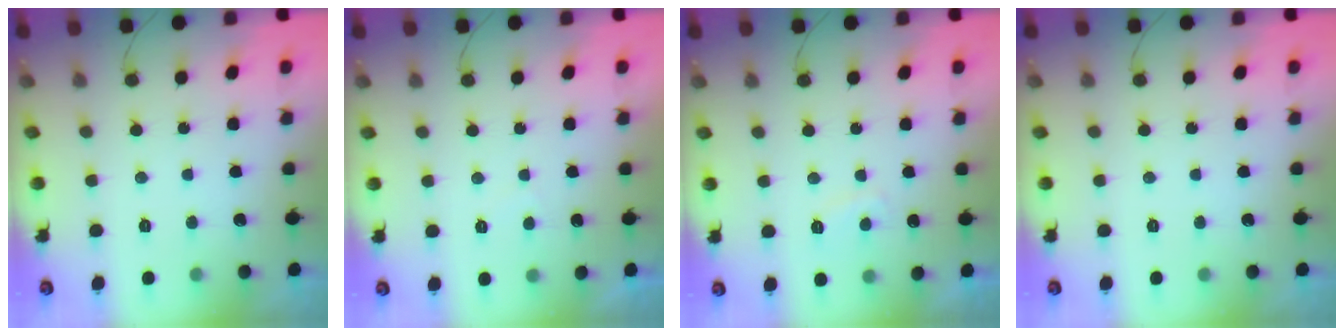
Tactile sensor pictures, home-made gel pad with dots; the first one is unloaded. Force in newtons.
{"total": 1.0, "press": 0.8, "slide": 0.7}
{"total": 3.4, "press": 3.3, "slide": 0.8}
{"total": 0.0}